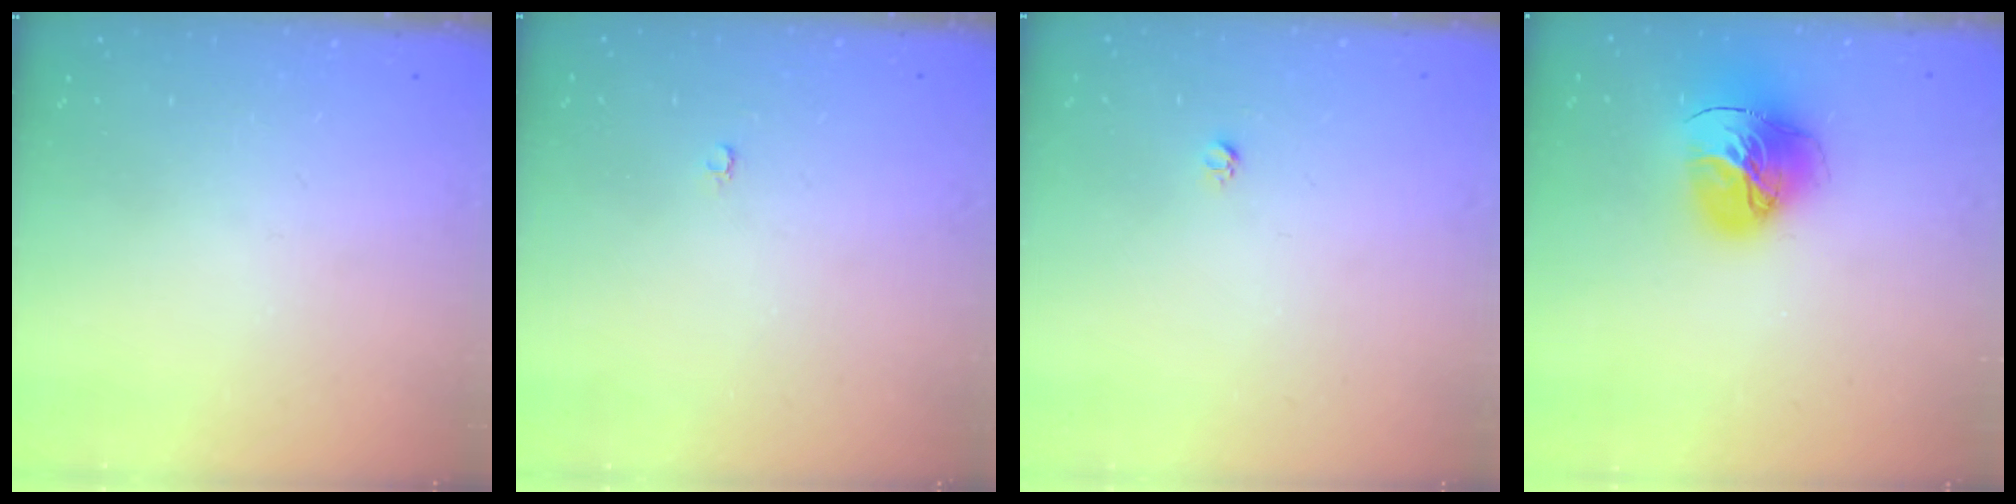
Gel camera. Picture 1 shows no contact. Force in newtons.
{"total": 2.0, "press": 2.0, "slide": 0.4}
{"total": 2.7, "press": 2.7, "slide": 0.3}
{"total": 16.9, "press": 16.8, "slide": 1.7}